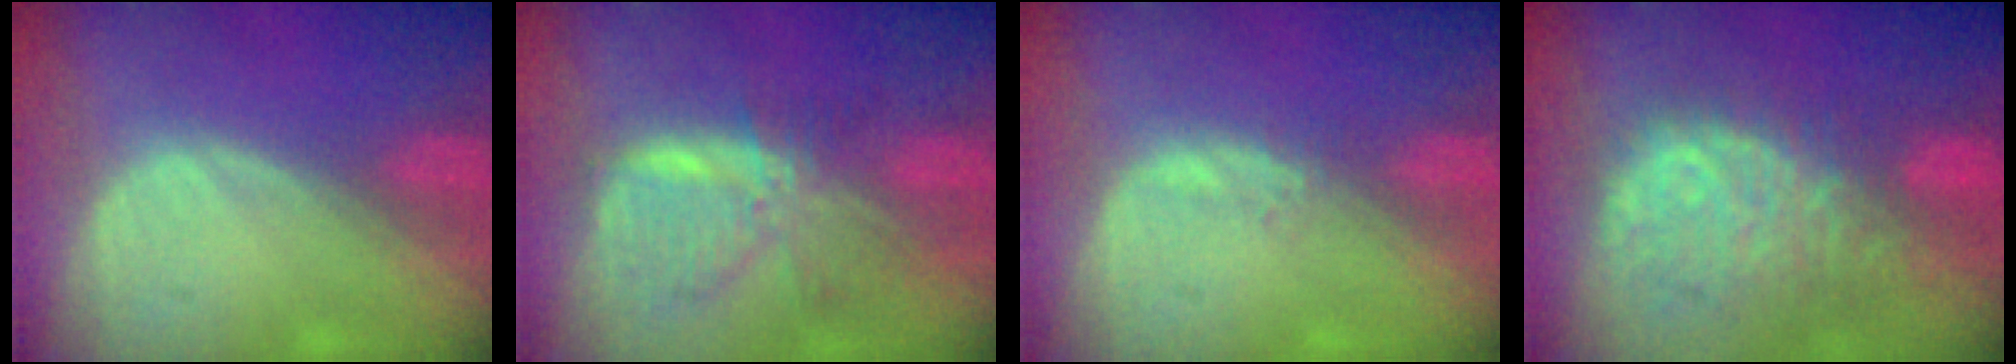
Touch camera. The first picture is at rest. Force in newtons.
{"total": 8.4, "press": 7.3, "slide": 4.0}
{"total": 1.1, "press": 1.0, "slide": 0.5}
{"total": 11.5, "press": 9.8, "slide": 5.9}